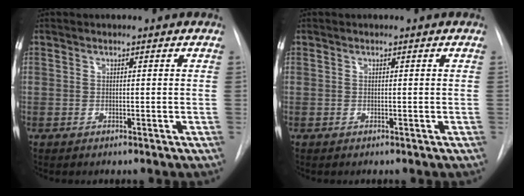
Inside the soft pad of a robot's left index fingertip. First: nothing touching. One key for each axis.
{"total": 0.0}